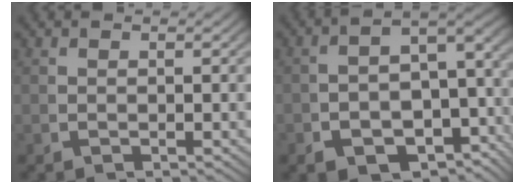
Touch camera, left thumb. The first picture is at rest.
{"total": 10.3, "force": [-3.8, 6.8, 6.8], "torque": [-0.111, -0.035, -0.041]}